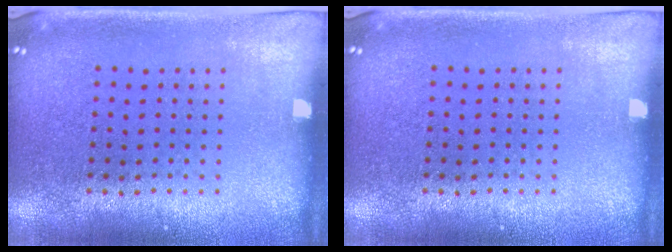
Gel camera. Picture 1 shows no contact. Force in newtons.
{"total": 0.0}